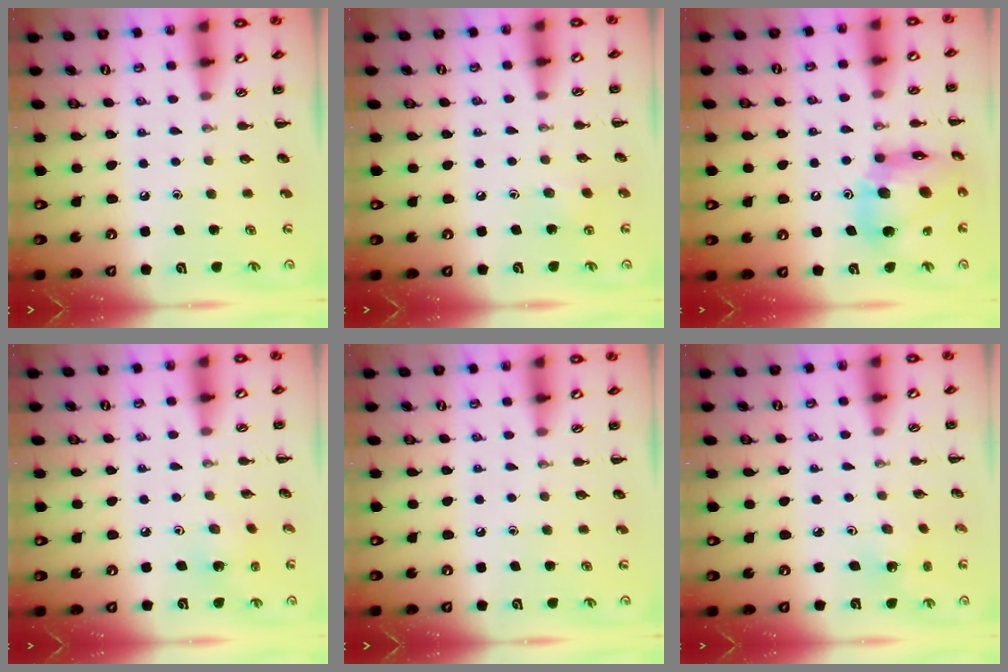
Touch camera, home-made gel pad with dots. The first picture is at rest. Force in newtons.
{"total": 6.5, "press": 6.4, "slide": 0.7}
{"total": 16.0, "press": 15.5, "slide": 3.7}
{"total": 3.0, "press": 2.8, "slide": 0.9}
{"total": 0.0}
{"total": 1.6, "press": 1.5, "slide": 0.6}